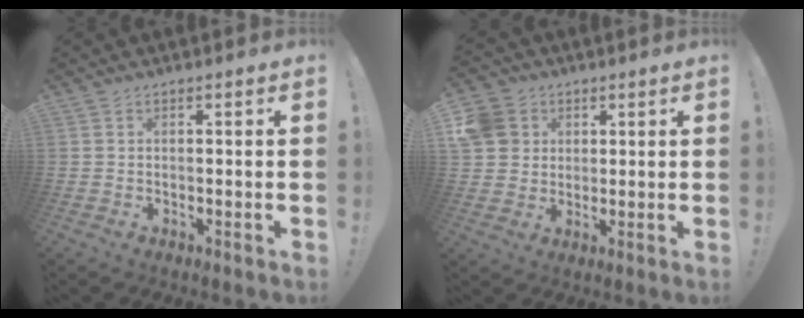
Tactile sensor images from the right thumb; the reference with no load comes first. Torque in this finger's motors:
{"motor_torque": [1.44, 1.46, 0.48, 0.39, 0.10]}